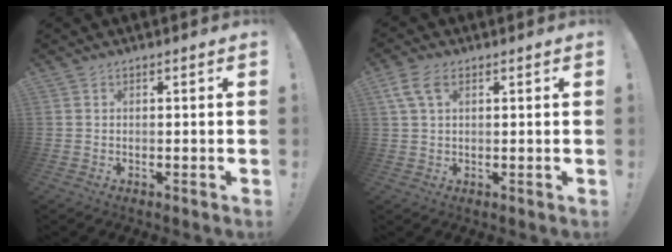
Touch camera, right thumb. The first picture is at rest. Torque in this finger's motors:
{"motor_torque": [0.01, 0.01, 0.29, -0.19, 0.00]}